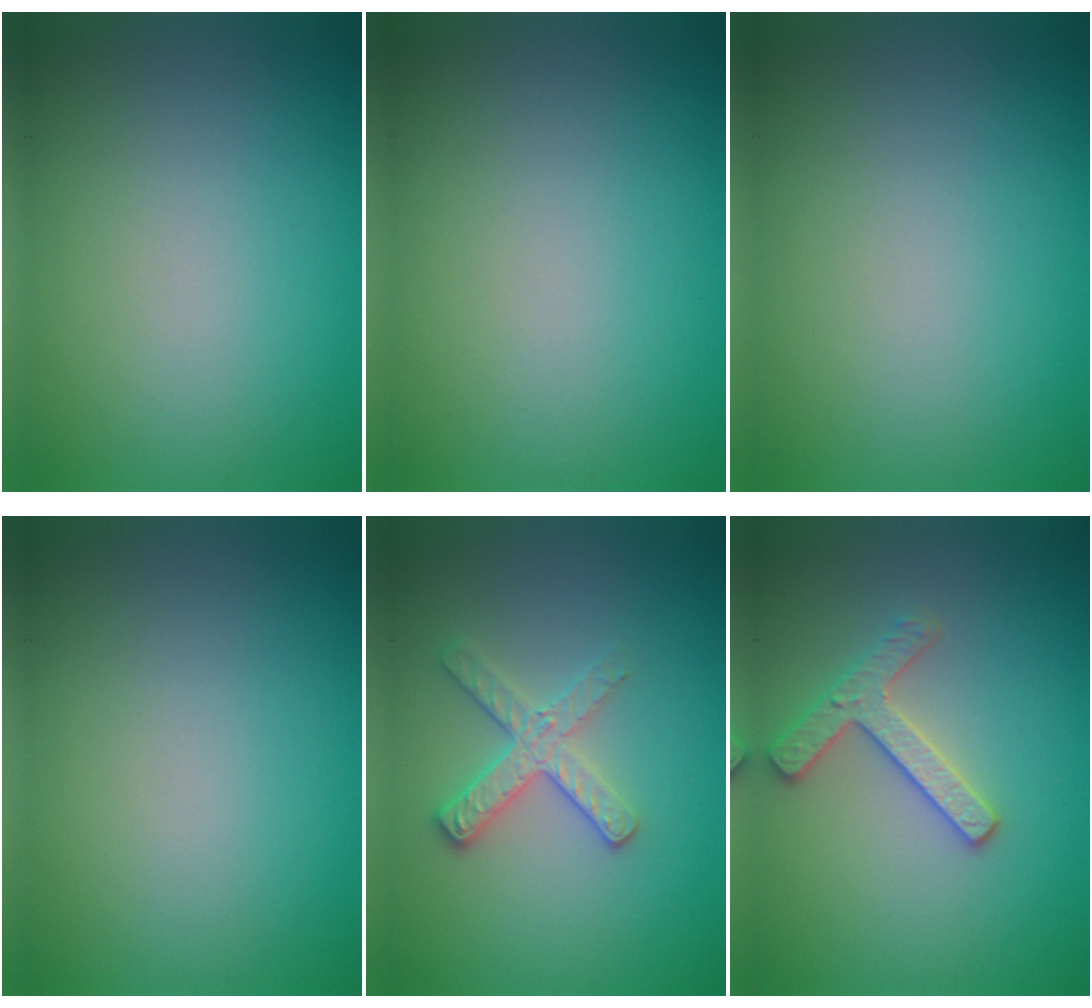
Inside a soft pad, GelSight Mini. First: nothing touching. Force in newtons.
{"total": 0.0}
{"total": 0.0}
{"total": 0.0}
{"total": 2.6, "press": 2.4, "slide": 0.9}
{"total": 2.7, "press": 2.6, "slide": 0.7}